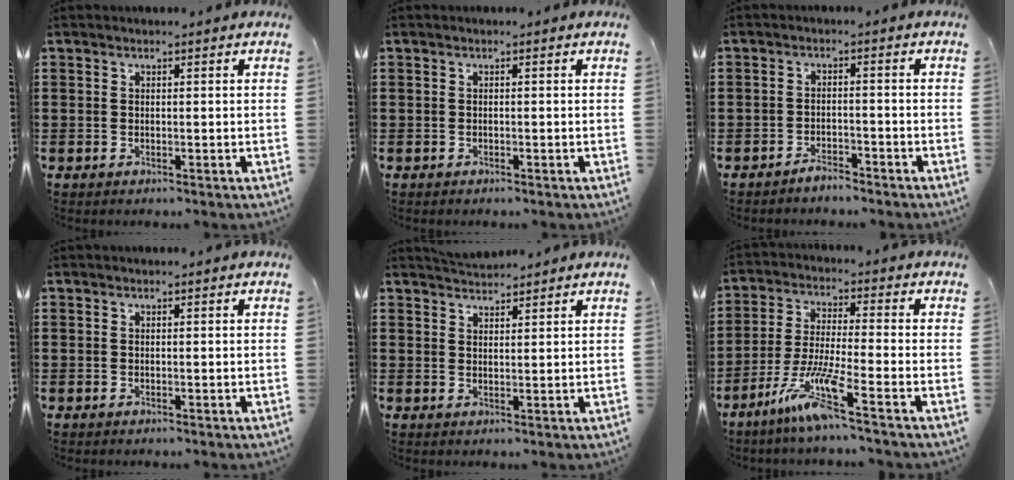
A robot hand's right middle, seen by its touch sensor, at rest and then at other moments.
{"total": 0.0}
{"total": 2.4, "force": [-2.3, 0.4, 0.4], "torque": [-0.013, 0.002, -0.047]}
{"total": 0.0}
{"total": 2.5, "force": [2.5, 0.4, 0.1], "torque": [0.000, -0.004, 0.046]}
{"total": 8.6, "force": [-5.7, 0.2, 6.4], "torque": [-0.143, -0.014, -0.116]}